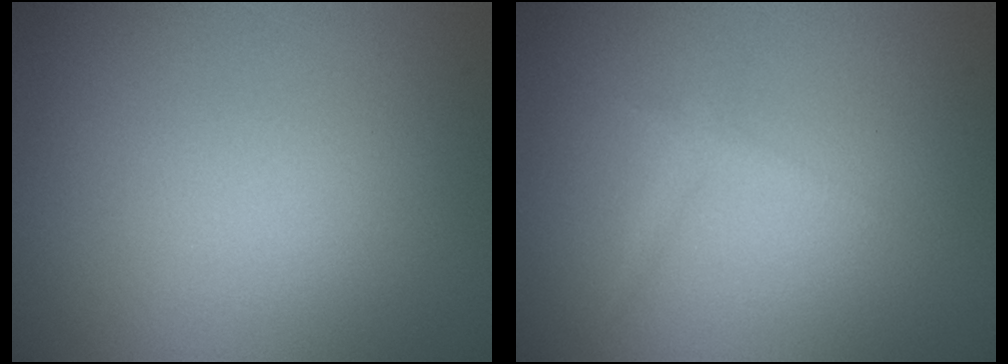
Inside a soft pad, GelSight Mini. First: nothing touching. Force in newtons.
{"total": 0.9, "press": 0.9, "slide": 0.1}